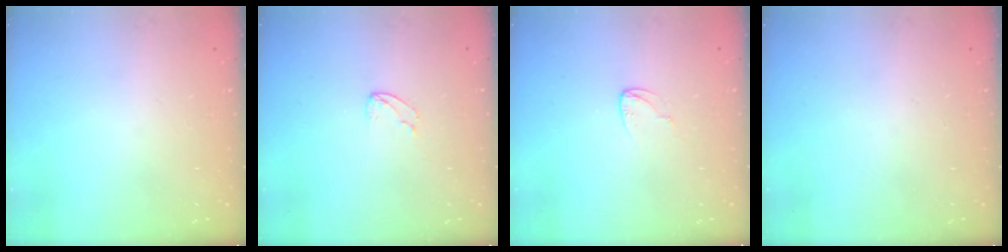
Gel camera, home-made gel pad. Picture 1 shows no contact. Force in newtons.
{"total": 2.5, "press": 2.5, "slide": 0.2}
{"total": 3.6, "press": 3.6, "slide": 0.3}
{"total": 0.0}